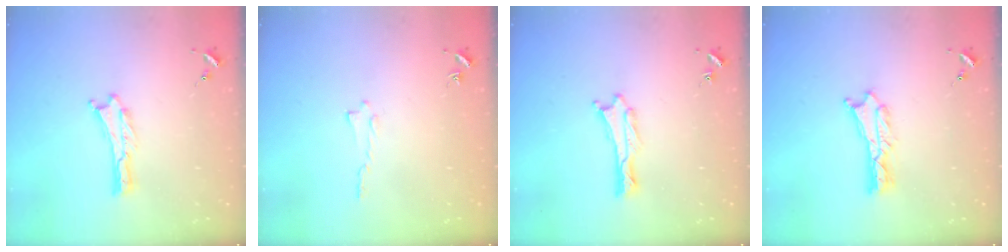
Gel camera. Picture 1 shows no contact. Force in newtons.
{"total": 0.0}
{"total": 0.6, "press": 0.6, "slide": 0.1}
{"total": 1.8, "press": 1.7, "slide": 0.2}